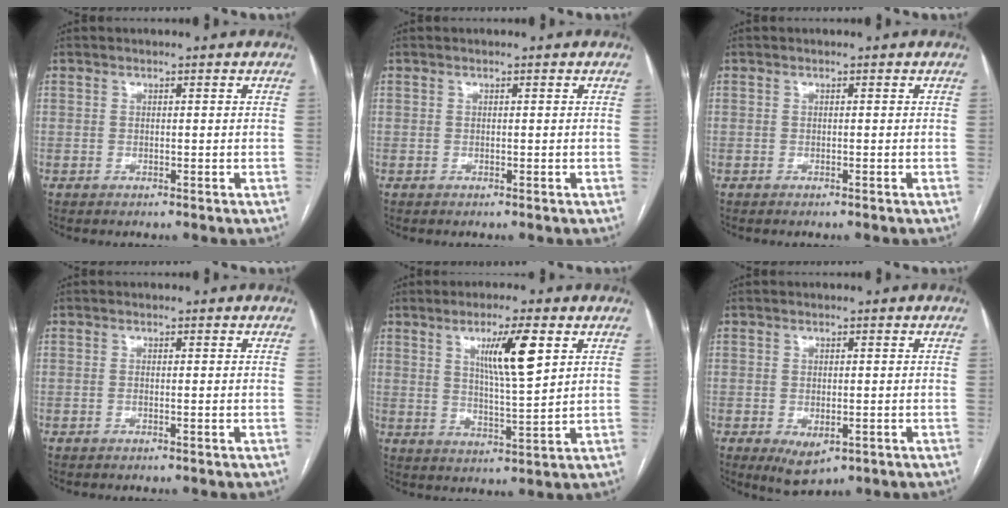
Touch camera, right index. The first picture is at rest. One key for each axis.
{"total": 0.0}
{"total": 0.0}
{"total": 0.6, "fx": -0.1, "fy": 0.0, "fz": 0.6, "tx": -0.011, "ty": -0.001, "tz": 0.000}
{"total": 8.7, "fx": 3.6, "fy": 0.5, "fz": 7.9, "tx": -0.137, "ty": -0.005, "tz": 0.062}
{"total": 4.7, "fx": -1.8, "fy": 2.3, "fz": 3.6, "tx": -0.059, "ty": -0.010, "tz": -0.015}